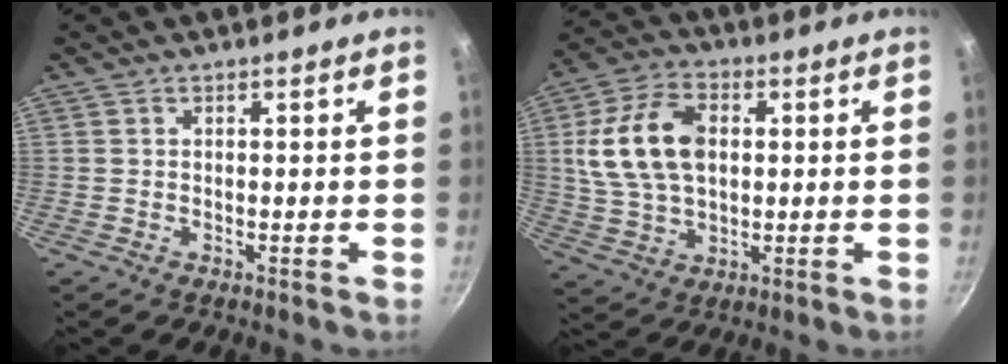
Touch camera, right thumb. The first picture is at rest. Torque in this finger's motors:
{"motor_torque": [-0.99, 1.35, 0.88, -0.66, 0.21]}